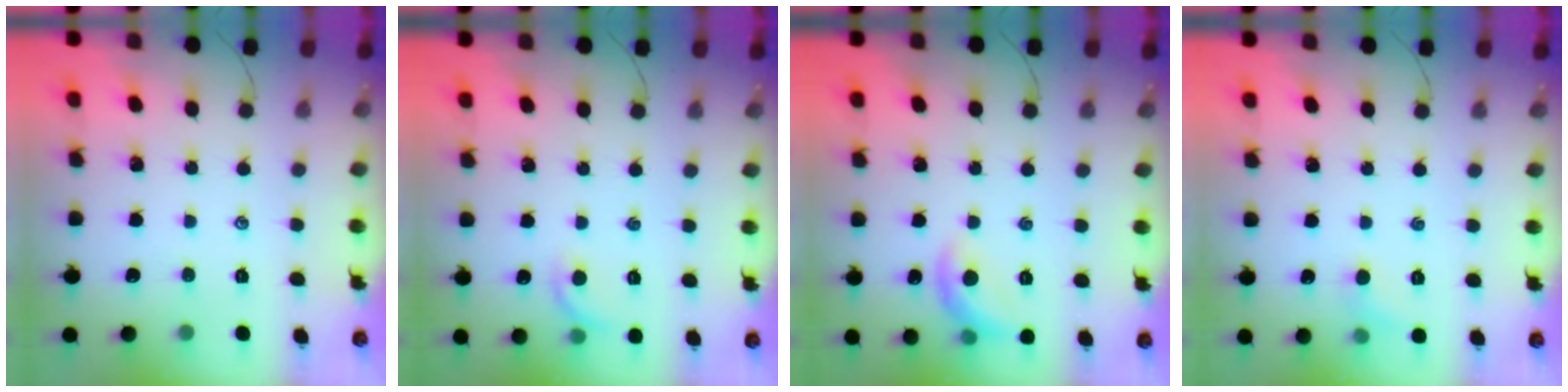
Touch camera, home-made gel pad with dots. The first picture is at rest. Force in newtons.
{"total": 6.1, "press": 6.0, "slide": 1.4}
{"total": 8.9, "press": 8.9, "slide": 0.3}
{"total": 4.0, "press": 3.8, "slide": 1.2}